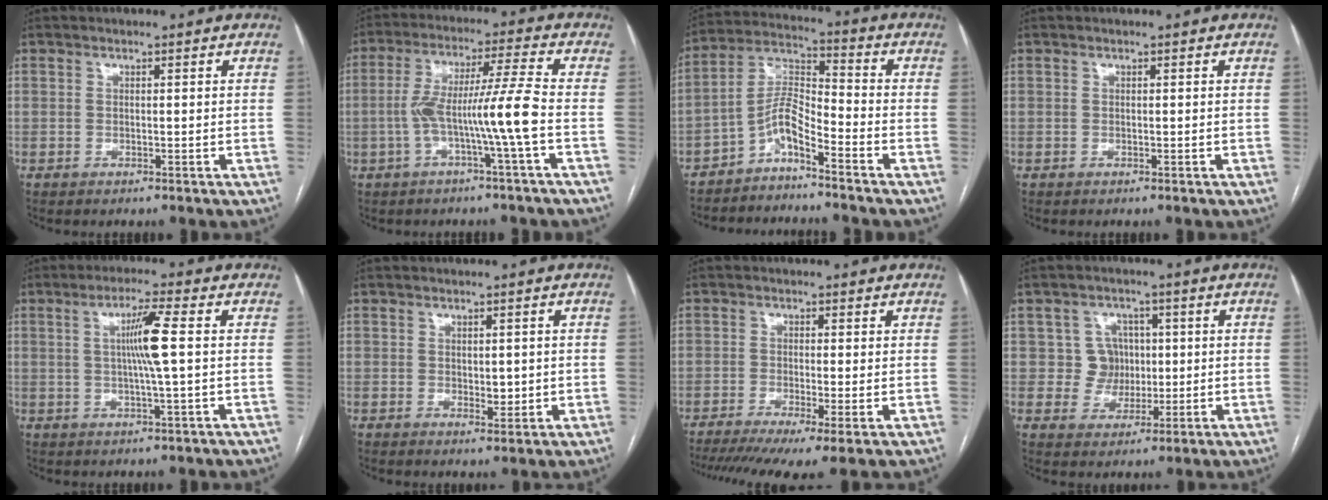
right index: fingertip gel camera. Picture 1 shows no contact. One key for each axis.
{"total": 9.6, "fx": -2.5, "fy": -1.3, "fz": 9.1, "tx": -0.177, "ty": 0.020, "tz": -0.045}
{"total": 6.4, "fx": -4.5, "fy": 0.9, "fz": 4.4, "tx": -0.094, "ty": 0.014, "tz": -0.090}
{"total": 0.0}
{"total": 6.4, "fx": 0.7, "fy": -0.7, "fz": 6.3, "tx": -0.114, "ty": 0.000, "tz": 0.015}
{"total": 2.5, "fx": 0.1, "fy": 1.4, "fz": 2.1, "tx": -0.025, "ty": -0.004, "tz": 0.007}
{"total": 10.0, "fx": -6.2, "fy": 1.5, "fz": 7.7, "tx": -0.129, "ty": -0.015, "tz": -0.100}
{"total": 5.3, "fx": 0.7, "fy": 5.2, "fz": 0.8, "tx": -0.005, "ty": 0.016, "tz": 0.017}